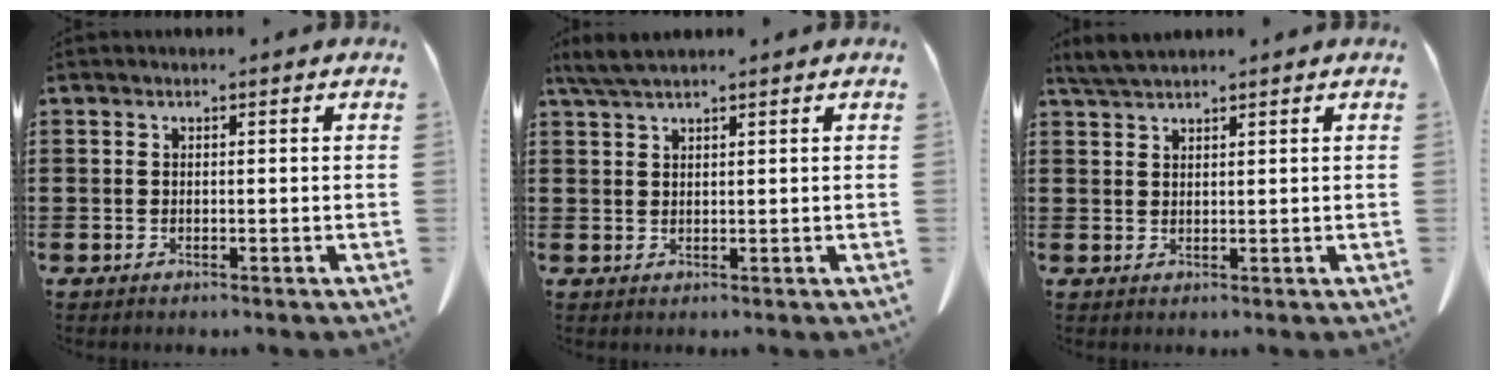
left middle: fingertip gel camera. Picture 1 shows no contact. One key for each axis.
{"total": 3.1, "fx": 2.5, "fy": 0.3, "fz": 1.9, "tx": -0.043, "ty": 0.000, "tz": 0.047}
{"total": 2.8, "fx": 2.4, "fy": 0.2, "fz": 1.3, "tx": -0.031, "ty": 0.000, "tz": 0.047}